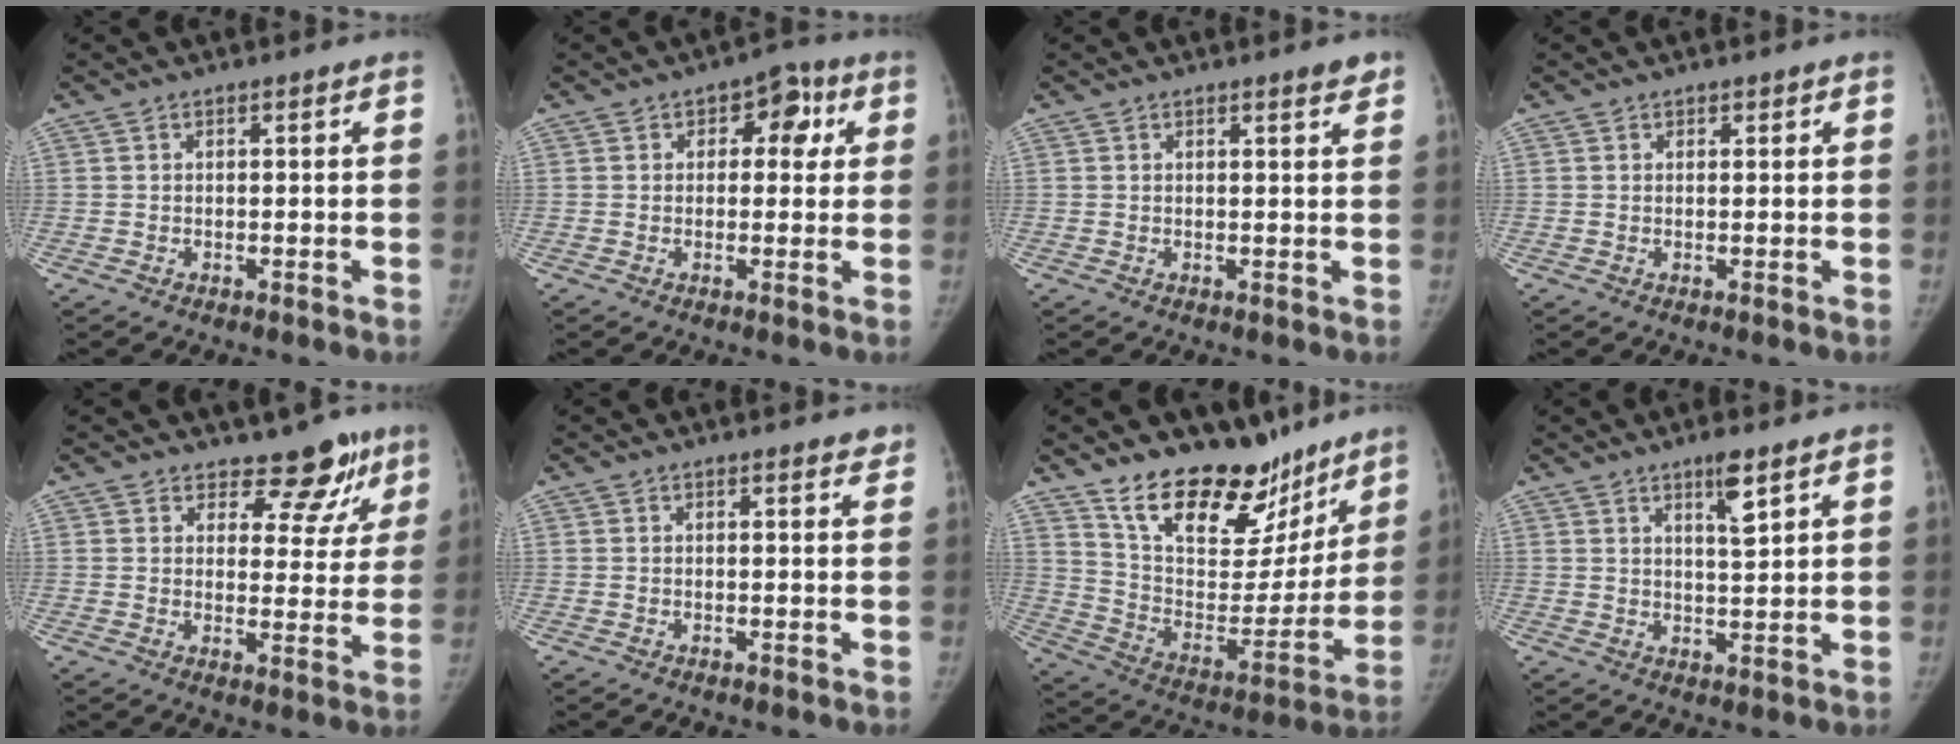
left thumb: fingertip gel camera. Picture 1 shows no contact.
{"total": 6.6, "force": [2.0, 4.4, 4.5], "torque": [-0.012, 0.003, 0.016]}
{"total": 2.0, "force": [1.5, 0.3, 1.3], "torque": [-0.013, -0.009, 0.019]}
{"total": 0.8, "force": [0.6, 0.5, 0.1], "torque": [0.006, -0.003, 0.005]}
{"total": 8.8, "force": [7.0, 4.8, 2.1], "torque": [0.019, -0.047, 0.080]}
{"total": 1.5, "force": [1.3, 0.4, 0.6], "torque": [0.000, -0.006, 0.013]}
{"total": 23.9, "force": [17.8, 11.6, 11.0], "torque": [-0.113, -0.099, 0.290]}
{"total": 5.1, "force": [3.2, 1.0, 3.9], "torque": [-0.058, -0.024, 0.054]}